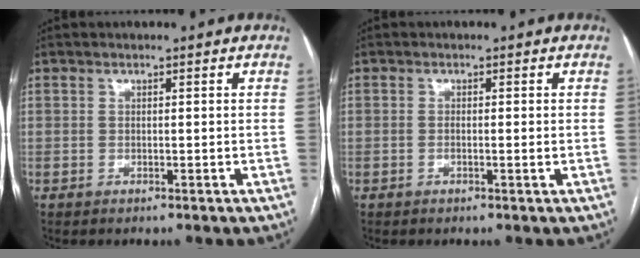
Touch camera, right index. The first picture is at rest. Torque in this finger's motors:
{"motor_torque": [0.17, 0.23, -0.04, 0.00]}